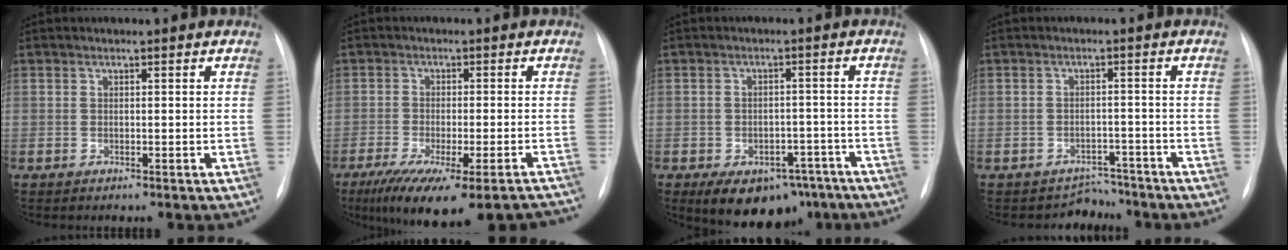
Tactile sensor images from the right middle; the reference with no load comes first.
{"total": 18.0, "force": [-14.5, 3.6, 10.0], "torque": [-0.126, -0.018, -0.198]}
{"total": 12.0, "force": [-8.0, 7.1, 5.3], "torque": [-0.067, 0.016, -0.107]}
{"total": 3.6, "force": [-3.1, 1.6, -1.0], "torque": [0.014, 0.024, -0.041]}